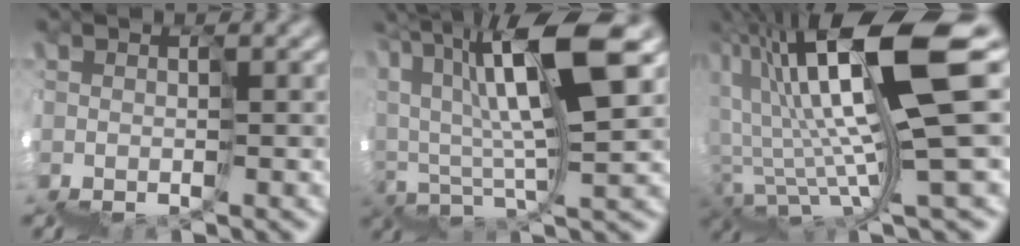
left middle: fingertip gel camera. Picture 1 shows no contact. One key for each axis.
{"total": 10.3, "fx": 6.6, "fy": 2.3, "fz": 7.6, "tx": -0.129, "ty": 0.044, "tz": 0.109}
{"total": 11.0, "fx": 5.3, "fy": 1.2, "fz": 9.6, "tx": -0.150, "ty": 0.033, "tz": 0.100}